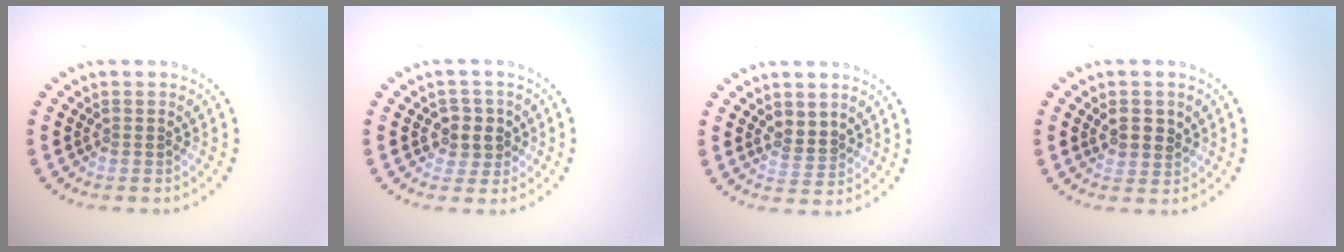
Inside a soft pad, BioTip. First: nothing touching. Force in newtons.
{"total": 2.3, "press": 2.2, "slide": 0.9}
{"total": 1.8, "press": 1.6, "slide": 0.8}
{"total": 2.3, "press": 2.2, "slide": 0.7}